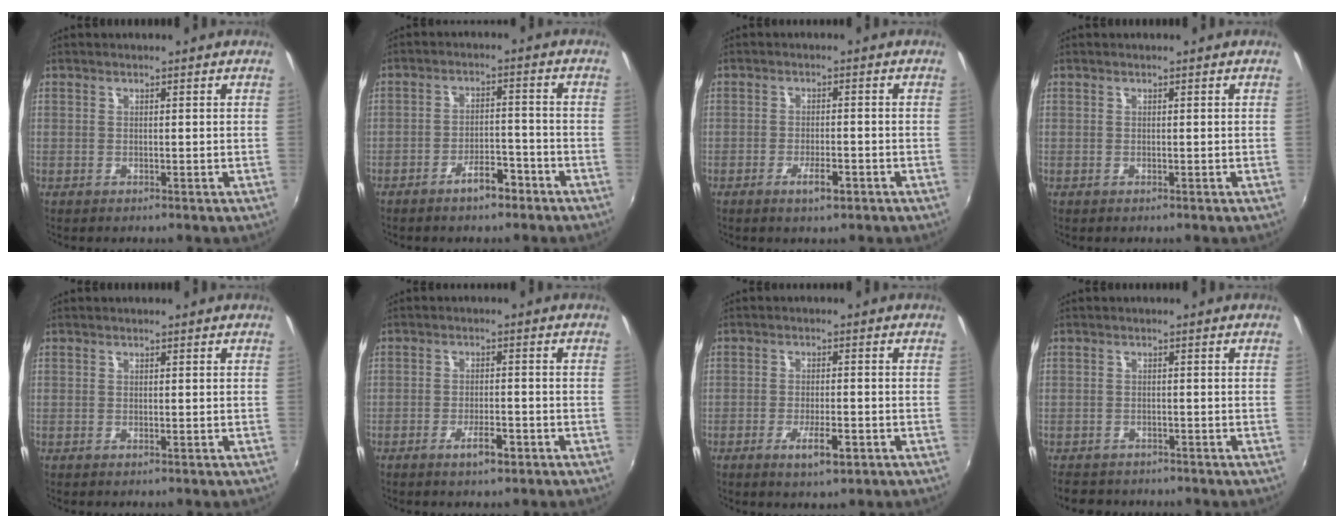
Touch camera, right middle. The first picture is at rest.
{"total": 5.2, "force": [-3.9, 1.9, 2.9], "torque": [-0.056, 0.005, -0.053]}
{"total": 3.6, "force": [-2.1, 1.0, 2.7], "torque": [-0.055, -0.007, -0.036]}
{"total": 0.0}
{"total": 0.0}
{"total": 3.8, "force": [-2.4, 1.1, 2.8], "torque": [-0.057, -0.005, -0.038]}
{"total": 5.2, "force": [-2.6, 1.4, 4.3], "torque": [-0.087, -0.013, -0.041]}
{"total": 4.7, "force": [-3.9, 2.5, 1.2], "torque": [-0.035, -0.008, -0.064]}